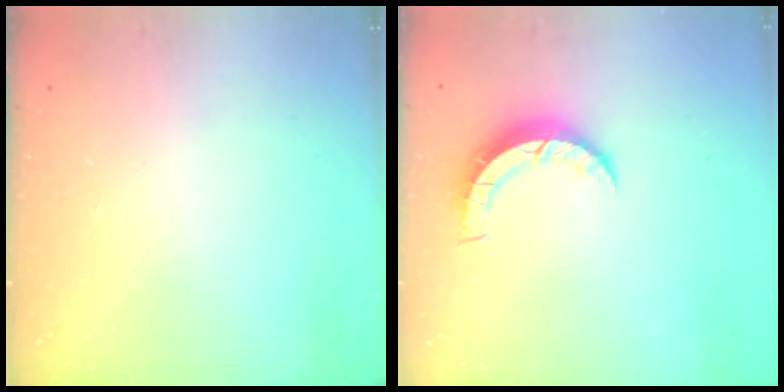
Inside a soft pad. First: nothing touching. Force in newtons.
{"total": 5.0, "press": 4.9, "slide": 0.6}